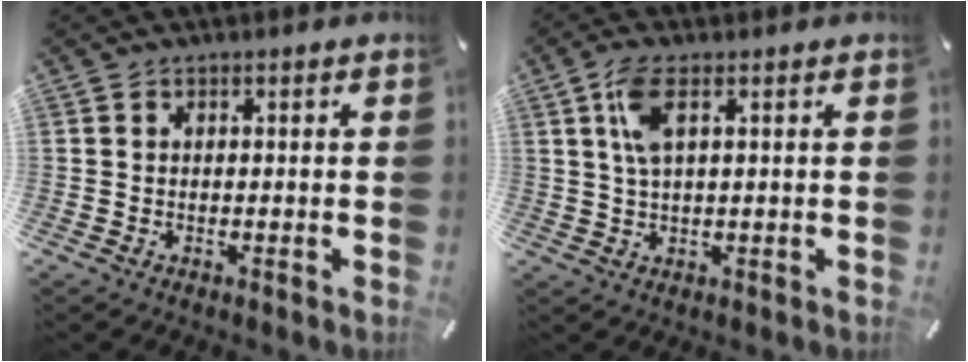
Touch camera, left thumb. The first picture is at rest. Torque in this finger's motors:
{"motor_torque": [1.16, 1.28, 0.72, -0.77, 0.38]}